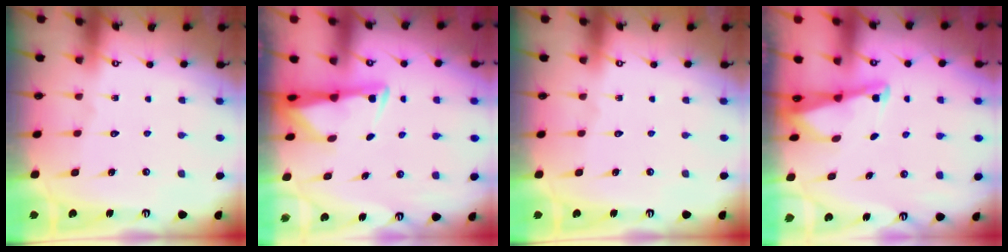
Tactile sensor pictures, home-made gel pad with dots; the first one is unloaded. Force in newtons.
{"total": 3.2, "press": 3.1, "slide": 0.5}
{"total": 0.0}
{"total": 2.0, "press": 2.0, "slide": 0.3}